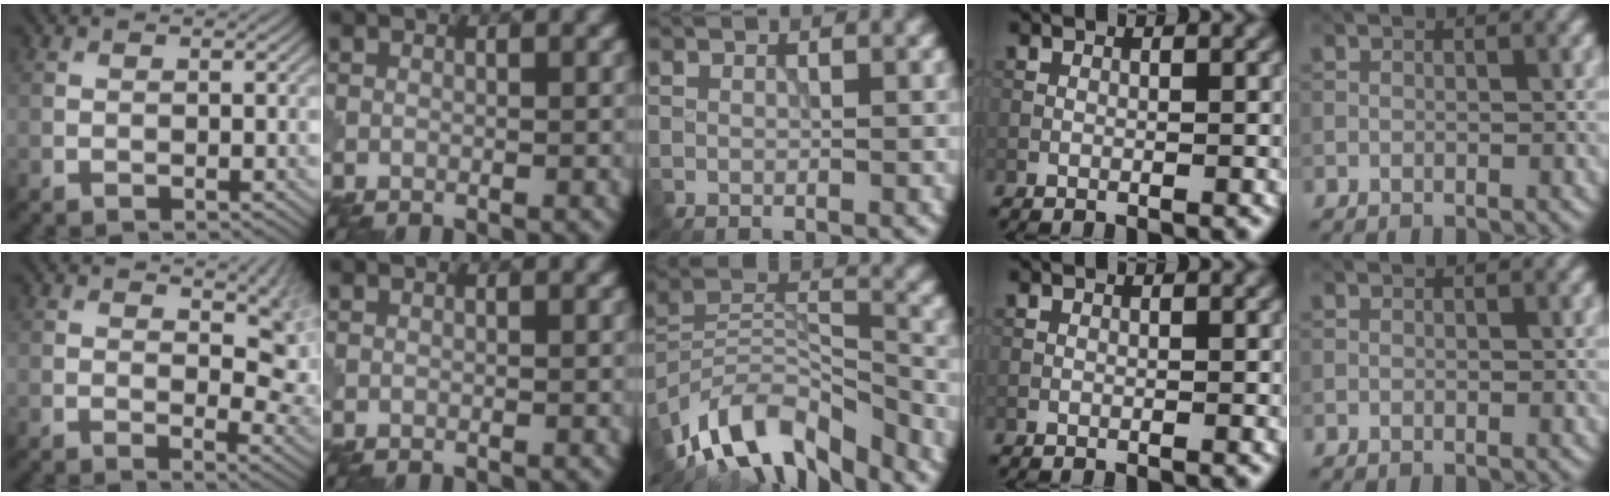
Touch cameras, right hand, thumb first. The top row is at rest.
{"thumb": {"total": 7.7, "force": [3.3, 3.4, 6.1], "torque": [-0.073, -0.007, 0.058]}, "middle": {"total": 11.6, "force": [-8.6, 4.6, 6.3], "torque": [-0.111, 0.012, -0.174]}}